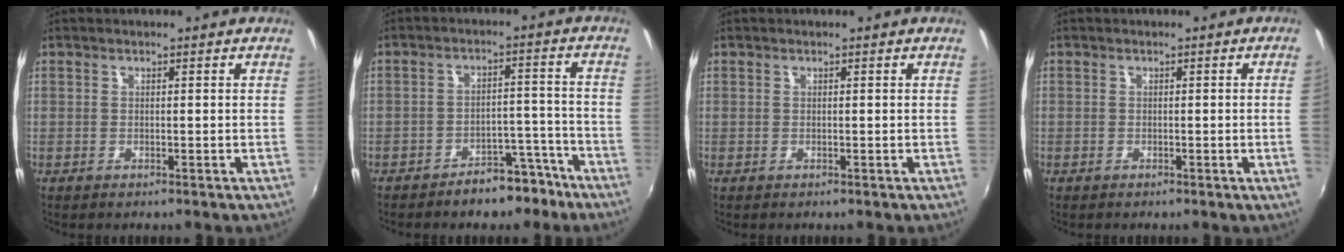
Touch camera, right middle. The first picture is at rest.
{"total": 7.6, "force": [-6.1, 3.6, 2.9], "torque": [-0.047, 0.036, -0.070]}
{"total": 0.0}
{"total": 1.4, "force": [-0.1, -0.8, 1.1], "torque": [-0.010, -0.010, -0.001]}